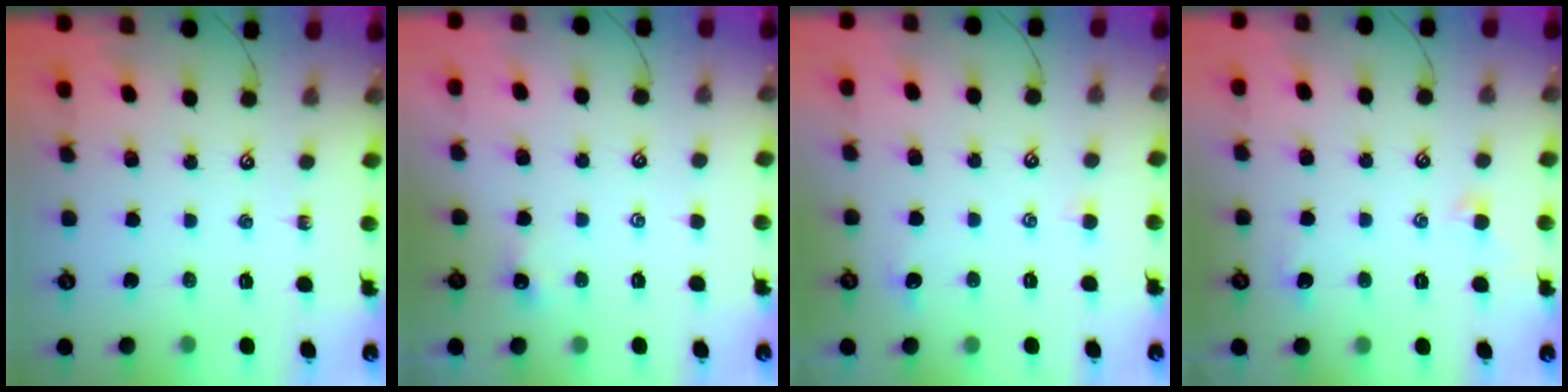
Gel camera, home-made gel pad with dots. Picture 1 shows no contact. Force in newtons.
{"total": 2.0, "press": 2.0, "slide": 0.2}
{"total": 2.1, "press": 2.0, "slide": 0.4}
{"total": 0.9, "press": 0.6, "slide": 0.6}